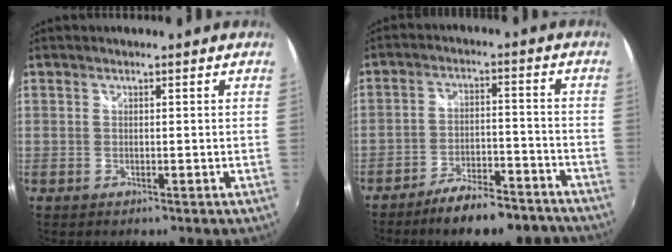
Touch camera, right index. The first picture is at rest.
{"total": 11.4, "force": [-9.9, 3.1, 4.9], "torque": [-0.095, 0.013, -0.141]}